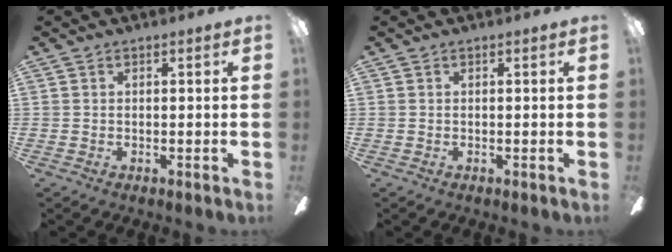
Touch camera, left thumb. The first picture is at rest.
{"total": 0.0}